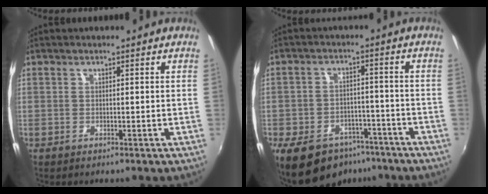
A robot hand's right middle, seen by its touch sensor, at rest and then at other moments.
{"total": 13.8, "force": [-9.6, 7.9, 5.9], "torque": [-0.136, -0.001, -0.132]}